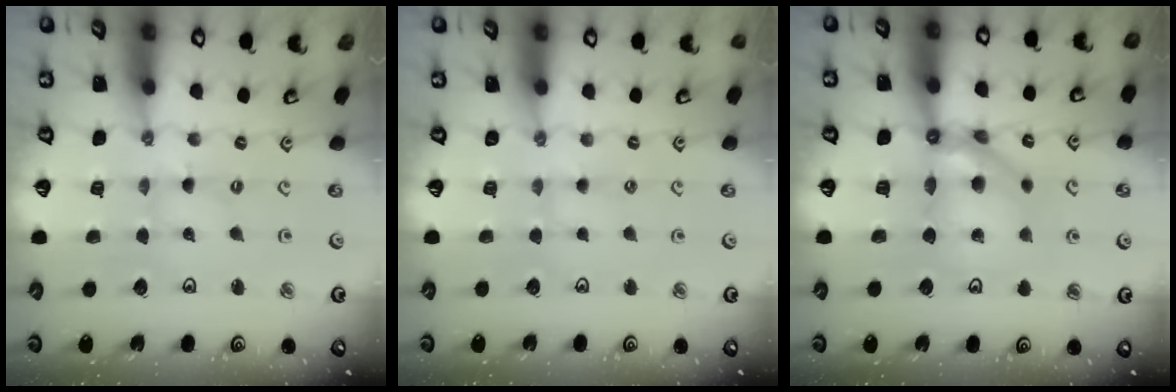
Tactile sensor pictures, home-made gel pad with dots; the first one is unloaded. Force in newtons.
{"total": 2.1, "press": 2.1, "slide": 0.3}
{"total": 9.4, "press": 9.4, "slide": 1.1}